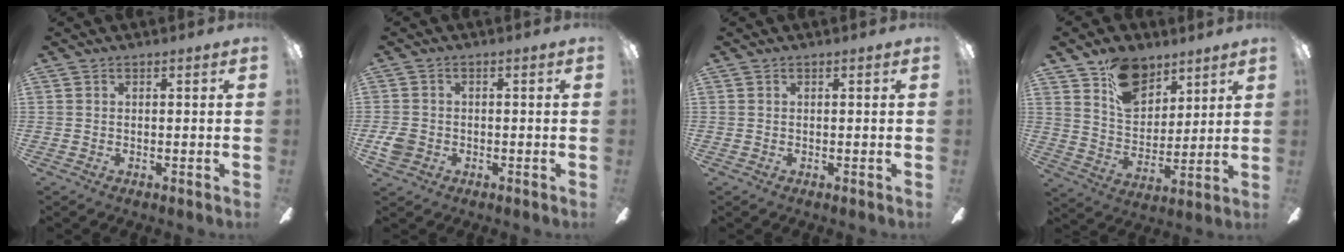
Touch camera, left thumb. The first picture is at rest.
{"total": 4.2, "force": [-1.3, 3.4, 2.1], "torque": [-0.037, 0.004, -0.026]}
{"total": 0.0}
{"total": 14.1, "force": [9.0, 9.0, 6.0], "torque": [-0.091, -0.044, 0.170]}